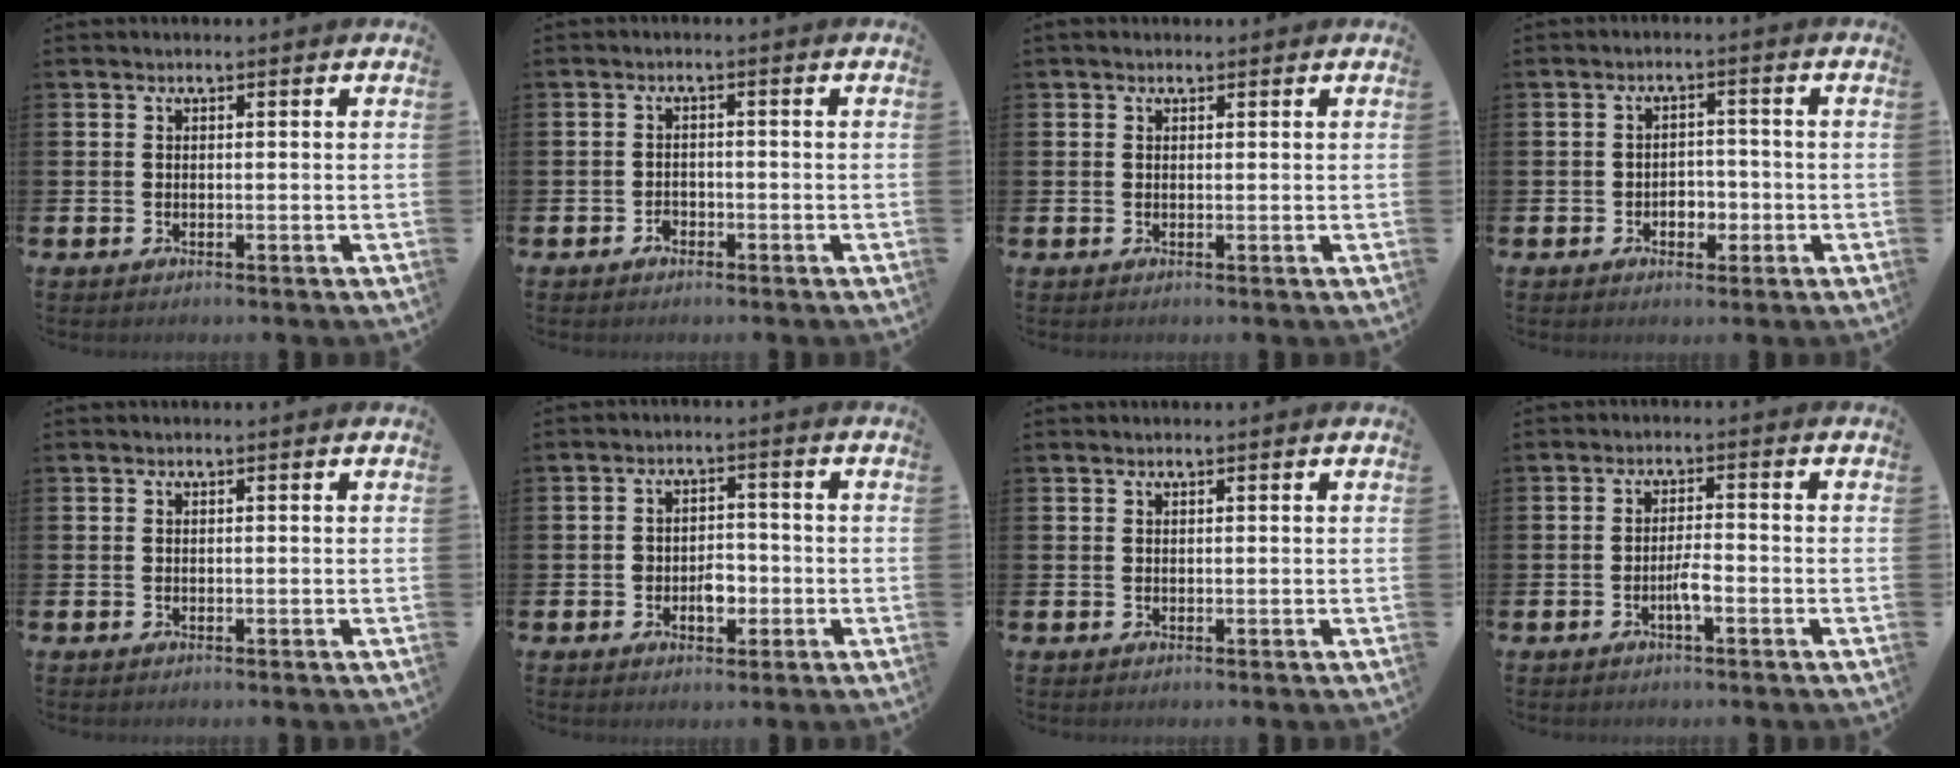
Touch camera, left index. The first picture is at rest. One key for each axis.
{"total": 1.5, "fx": -1.0, "fy": 1.1, "fz": 0.4, "tx": -0.017, "ty": 0.004, "tz": -0.019}
{"total": 0.6, "fx": 0.4, "fy": 0.4, "fz": 0.1, "tx": 0.010, "ty": 0.000, "tz": 0.004}
{"total": 2.6, "fx": -1.3, "fy": 1.9, "fz": 1.1, "tx": -0.012, "ty": -0.001, "tz": -0.031}
{"total": 0.0}
{"total": 3.2, "fx": -1.3, "fy": 2.3, "fz": 1.9, "tx": -0.026, "ty": 0.001, "tz": -0.031}
{"total": 0.0}
{"total": 2.4, "fx": -1.3, "fy": 0.4, "fz": 2.0, "tx": -0.038, "ty": 0.002, "tz": -0.023}